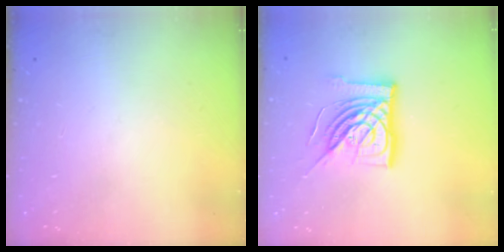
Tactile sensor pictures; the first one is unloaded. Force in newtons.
{"total": 15.7, "press": 15.7, "slide": 1.5}